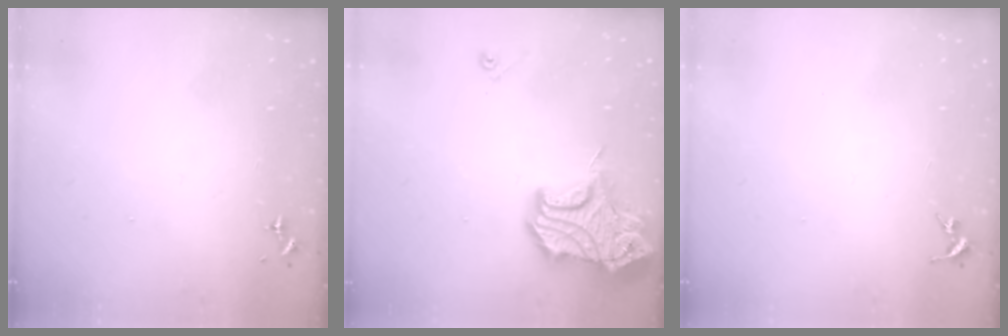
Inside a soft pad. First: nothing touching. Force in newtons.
{"total": 17.4, "press": 17.2, "slide": 2.4}
{"total": 0.0}